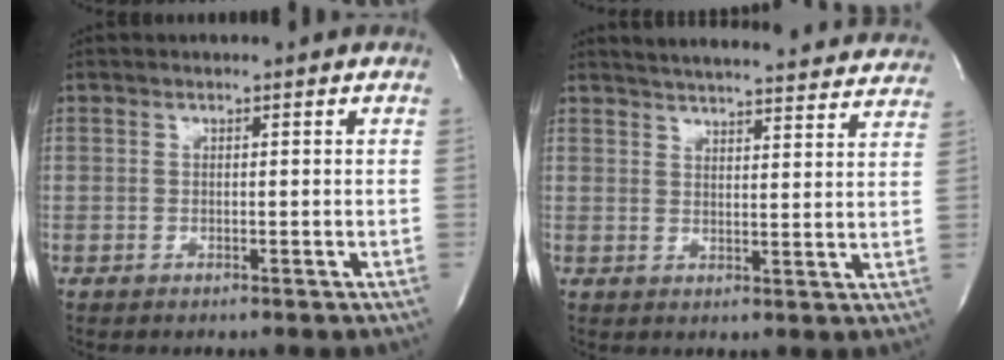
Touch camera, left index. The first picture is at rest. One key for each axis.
{"total": 24.1, "fx": 22.7, "fy": 3.1, "fz": 7.3, "tx": -0.113, "ty": -0.038, "tz": 0.270}